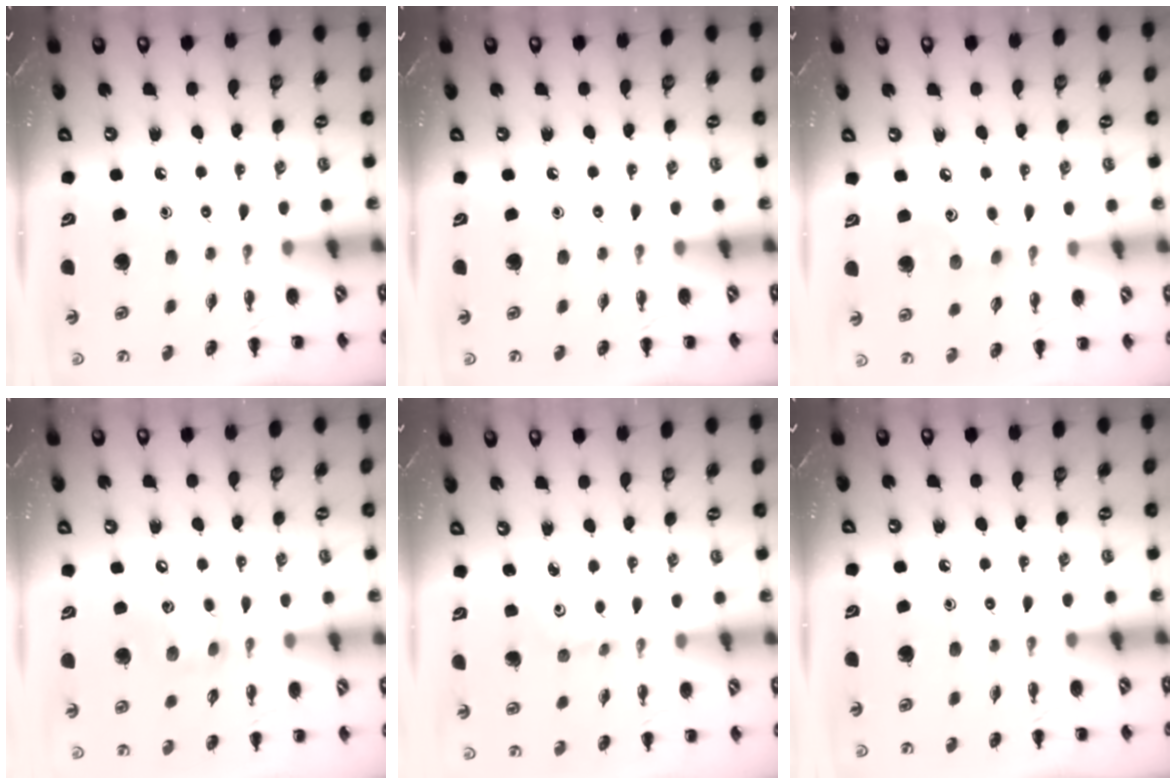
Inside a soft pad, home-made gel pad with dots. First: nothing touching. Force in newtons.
{"total": 0.0}
{"total": 6.8, "press": 6.6, "slide": 1.7}
{"total": 8.4, "press": 8.3, "slide": 0.9}
{"total": 1.1, "press": 1.0, "slide": 0.3}
{"total": 0.0}